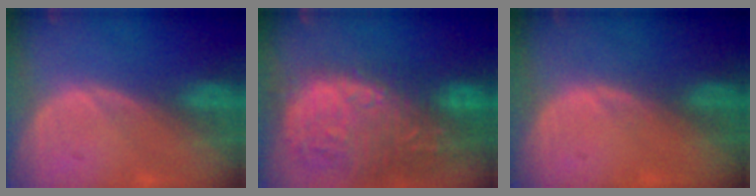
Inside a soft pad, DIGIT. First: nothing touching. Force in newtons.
{"total": 15.9, "press": 13.1, "slide": 9.0}
{"total": 0.5, "press": 0.5, "slide": 0.1}